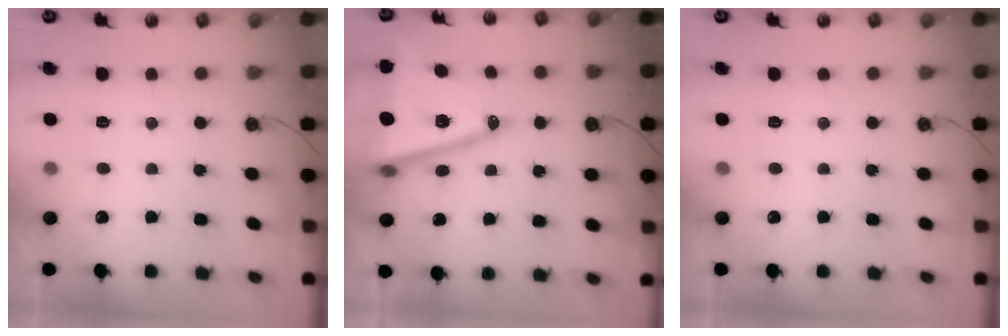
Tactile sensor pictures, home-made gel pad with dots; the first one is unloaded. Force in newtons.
{"total": 18.5, "press": 18.1, "slide": 3.9}
{"total": 0.0}